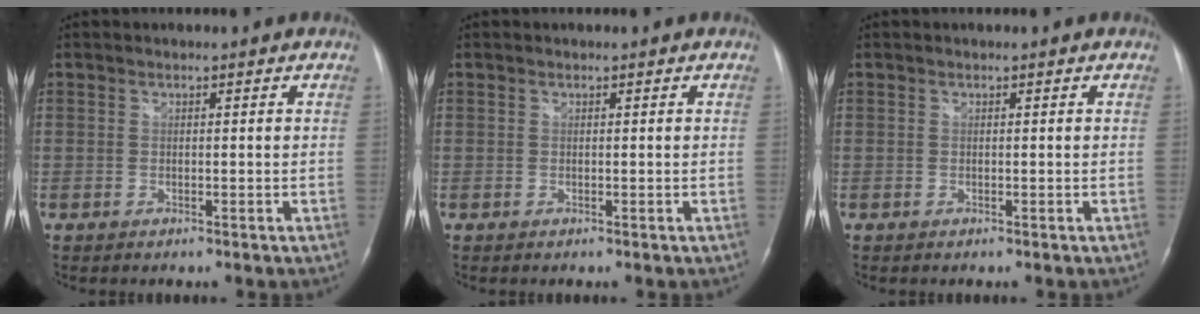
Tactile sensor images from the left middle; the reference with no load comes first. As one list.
[{"total": 0.0}, {"total": 0.0}]